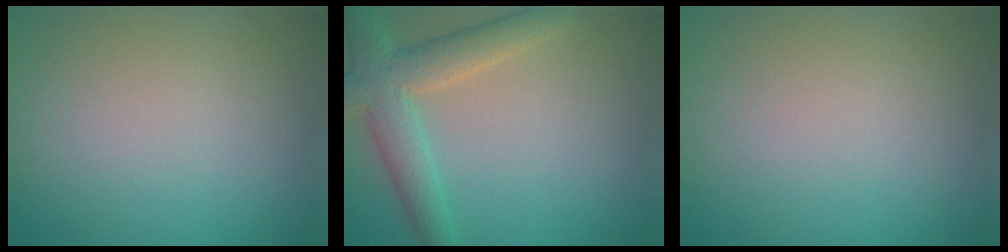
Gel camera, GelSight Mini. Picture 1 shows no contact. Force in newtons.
{"total": 4.8, "press": 4.8, "slide": 0.1}
{"total": 0.0}